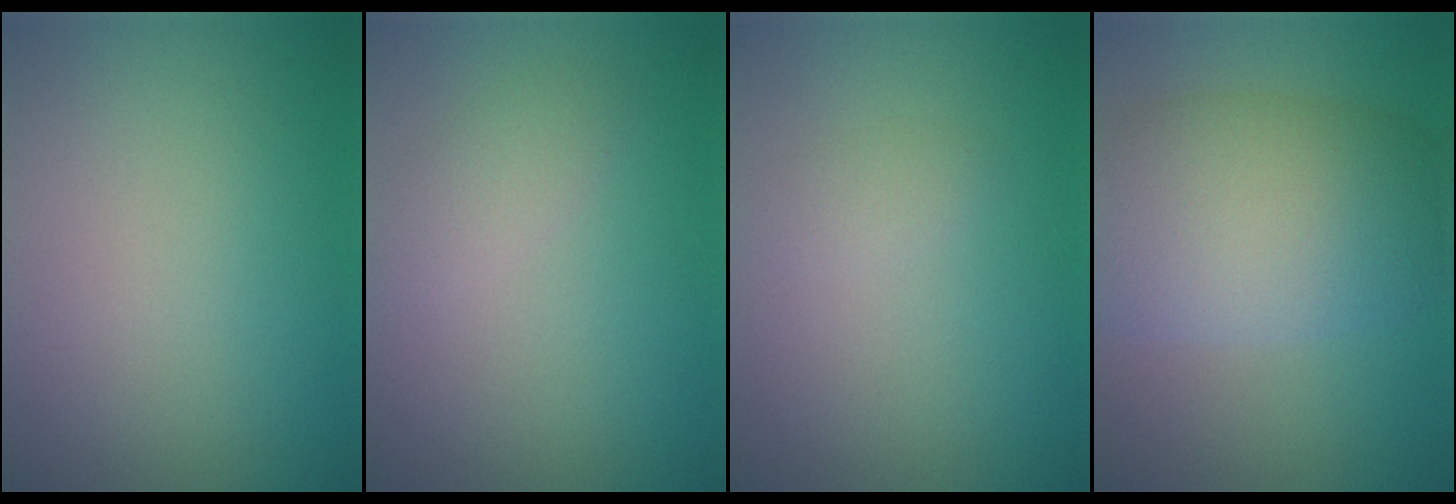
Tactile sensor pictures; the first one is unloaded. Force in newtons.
{"total": 1.8, "press": 1.8, "slide": 0.1}
{"total": 1.1, "press": 1.1, "slide": 0.0}
{"total": 10.3, "press": 10.3, "slide": 0.3}